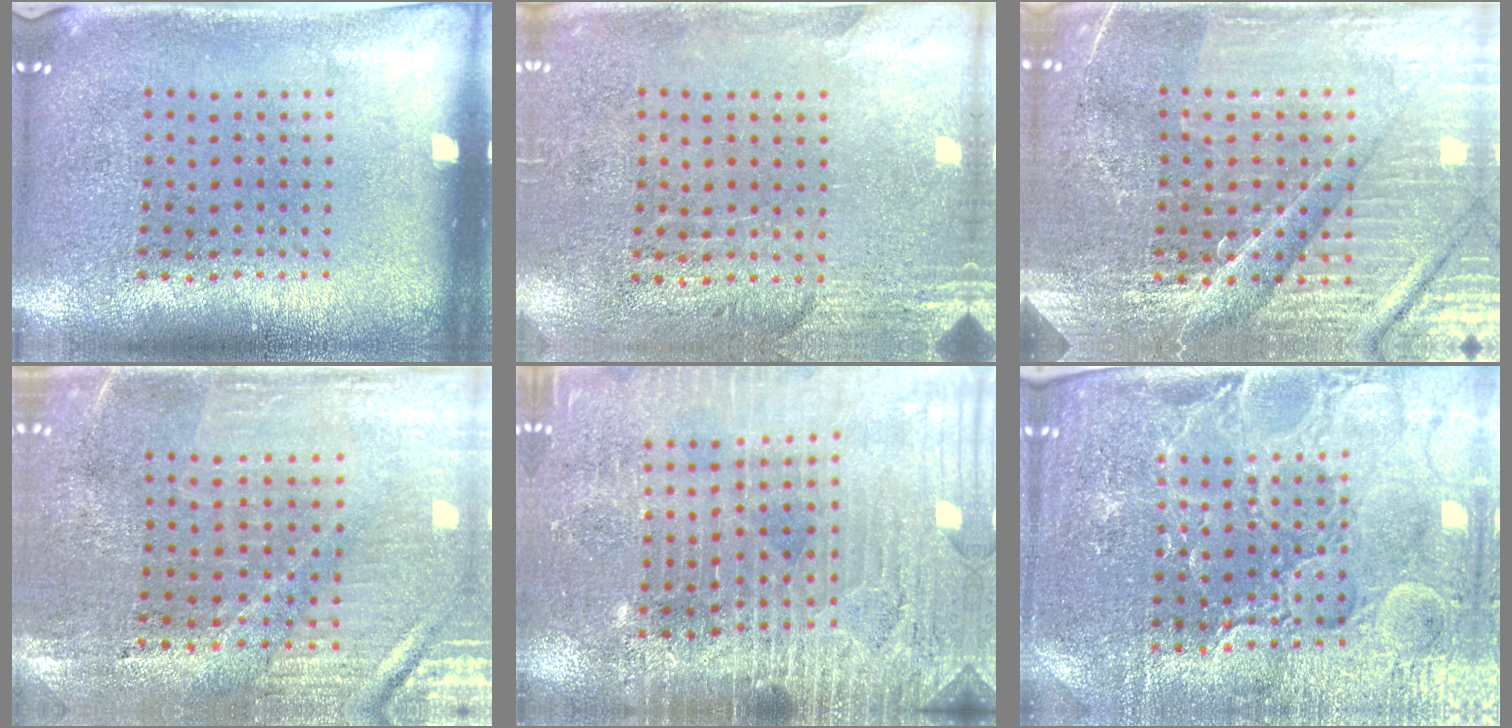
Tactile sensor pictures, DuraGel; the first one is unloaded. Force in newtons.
{"total": 2.8, "press": 2.4, "slide": 1.3}
{"total": 5.3, "press": 4.9, "slide": 2.0}
{"total": 1.1, "press": 1.1, "slide": 0.2}
{"total": 3.2, "press": 3.2, "slide": 0.3}
{"total": 4.3, "press": 4.1, "slide": 1.2}